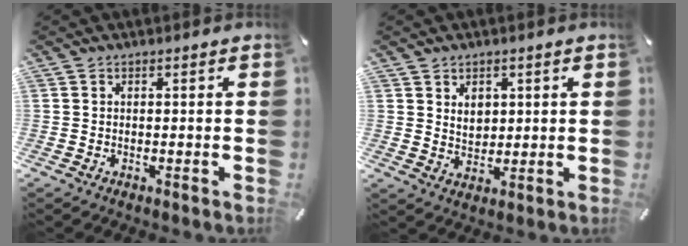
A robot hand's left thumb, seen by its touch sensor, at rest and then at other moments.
{"total": 4.4, "force": [1.9, 3.6, 1.6], "torque": [-0.018, -0.005, 0.030]}